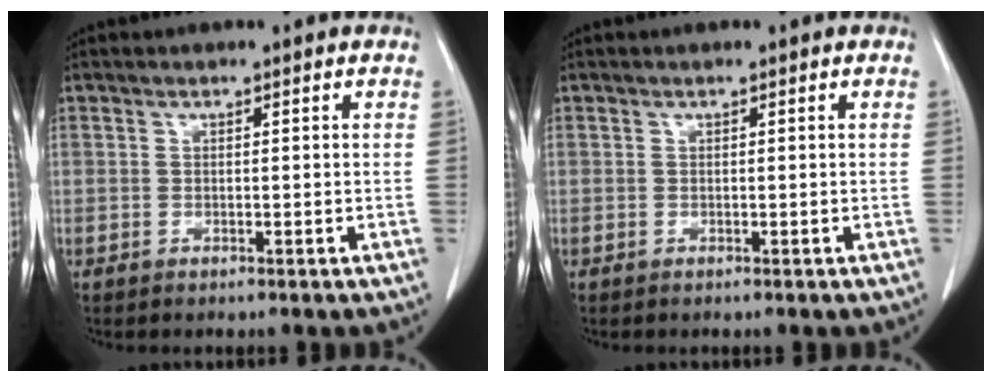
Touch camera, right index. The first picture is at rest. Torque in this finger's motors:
{"motor_torque": [0.00, 0.00, 0.00, 0.00]}